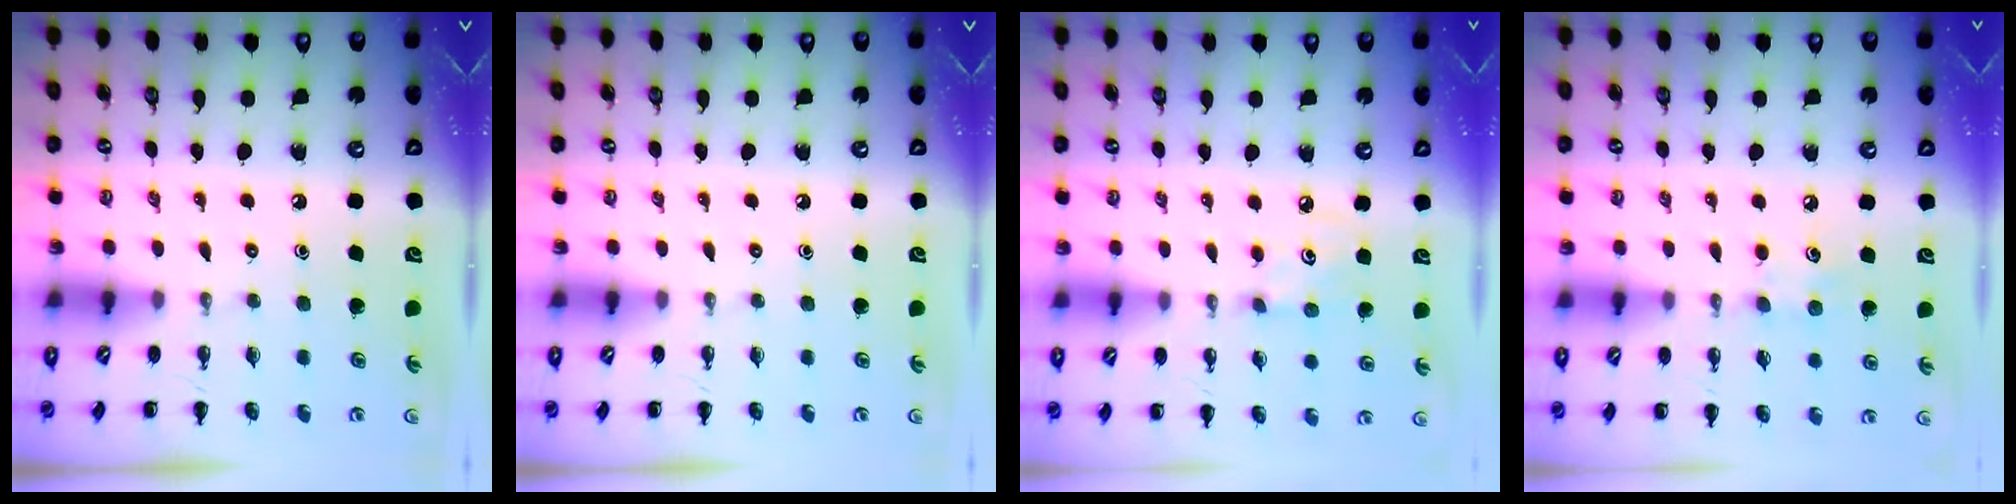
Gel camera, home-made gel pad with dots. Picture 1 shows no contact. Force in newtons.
{"total": 0.0}
{"total": 3.1, "press": 3.0, "slide": 0.9}
{"total": 7.4, "press": 7.1, "slide": 2.0}